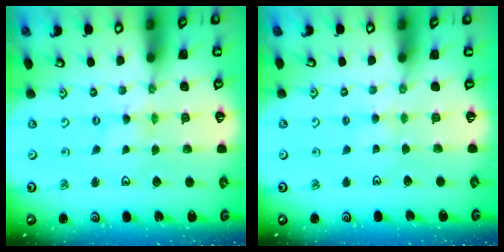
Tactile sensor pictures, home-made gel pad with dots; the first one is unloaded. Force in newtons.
{"total": 1.7, "press": 1.6, "slide": 0.4}